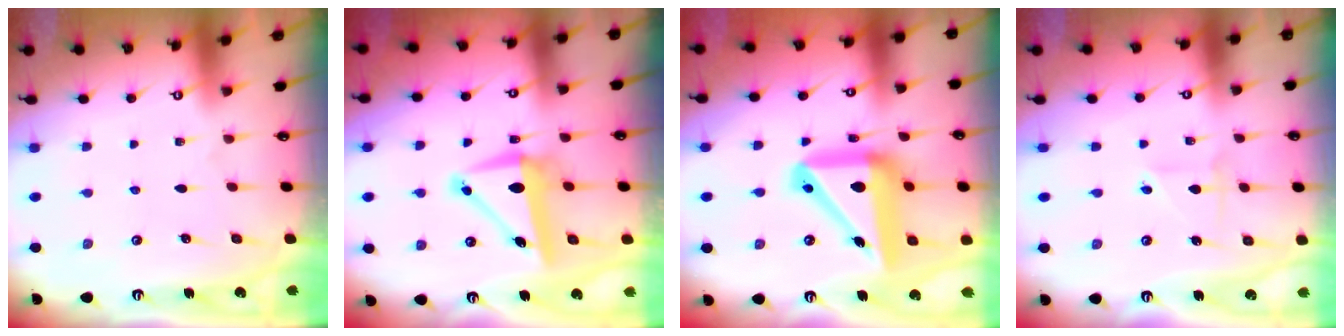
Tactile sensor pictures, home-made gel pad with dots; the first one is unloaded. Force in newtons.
{"total": 10.0, "press": 9.6, "slide": 2.9}
{"total": 20.4, "press": 20.2, "slide": 3.0}
{"total": 2.7, "press": 2.6, "slide": 0.3}